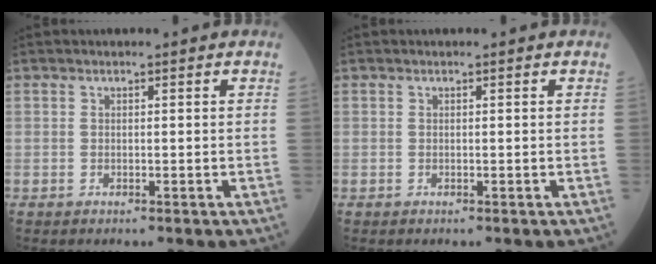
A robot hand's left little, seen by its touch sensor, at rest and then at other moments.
{"total": 0.0}